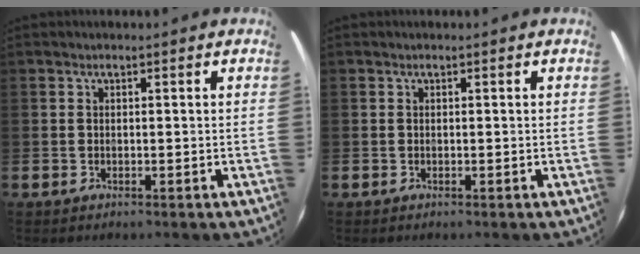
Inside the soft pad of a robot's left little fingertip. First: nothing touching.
{"total": 0.0}